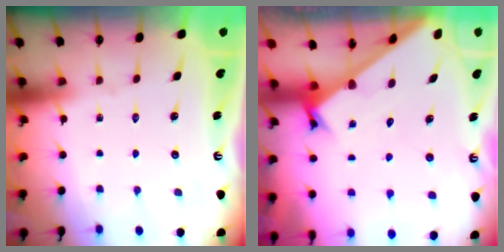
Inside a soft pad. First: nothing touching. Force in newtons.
{"total": 2.2, "press": 2.2, "slide": 0.2}